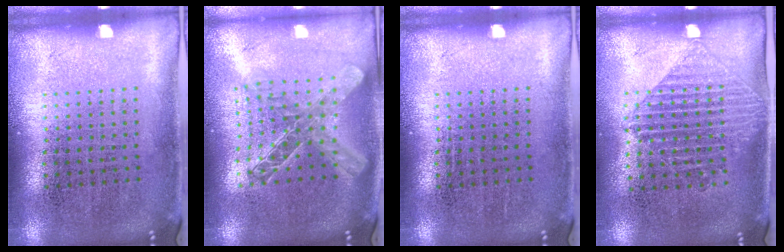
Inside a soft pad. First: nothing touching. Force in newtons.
{"total": 1.9, "press": 1.6, "slide": 1.0}
{"total": 0.0}
{"total": 1.2, "press": 1.1, "slide": 0.6}